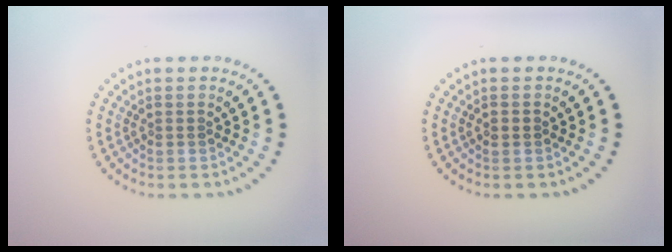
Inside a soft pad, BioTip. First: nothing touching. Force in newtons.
{"total": 1.1, "press": 1.1, "slide": 0.1}